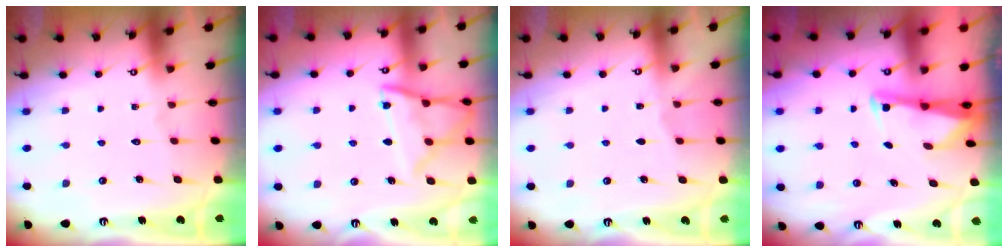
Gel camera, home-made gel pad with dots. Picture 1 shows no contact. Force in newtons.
{"total": 12.6, "press": 12.6, "slide": 1.1}
{"total": 1.6, "press": 1.5, "slide": 0.3}
{"total": 2.7, "press": 2.6, "slide": 0.2}